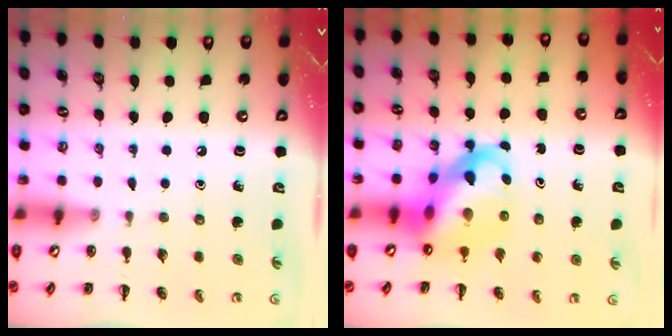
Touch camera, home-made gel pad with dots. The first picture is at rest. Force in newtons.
{"total": 13.3, "press": 12.8, "slide": 3.8}